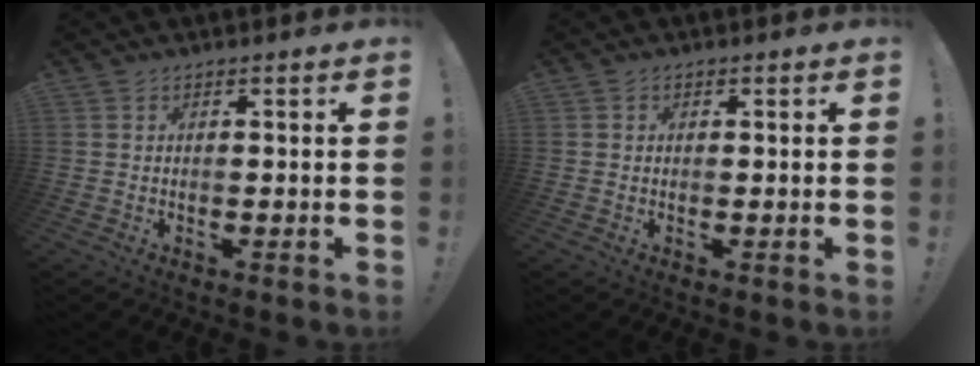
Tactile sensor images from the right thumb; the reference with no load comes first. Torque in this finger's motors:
{"motor_torque": [0.03, -0.29, -0.16, 0.13, 0.07]}